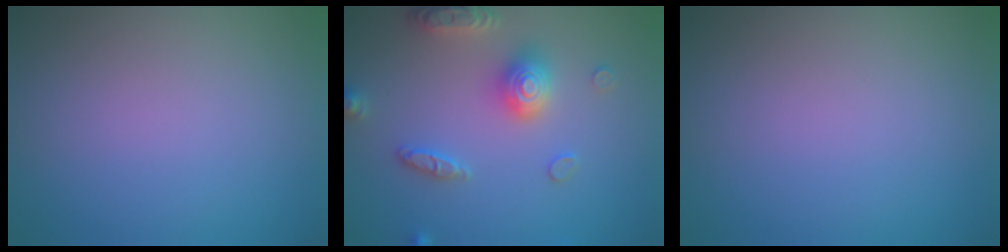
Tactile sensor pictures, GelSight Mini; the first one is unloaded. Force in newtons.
{"total": 4.9, "press": 4.8, "slide": 0.8}
{"total": 0.0}